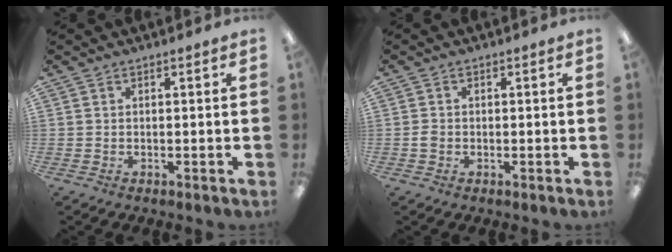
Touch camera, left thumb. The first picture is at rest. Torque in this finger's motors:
{"motor_torque": [-0.16, 0.10, 0.36, -0.08, -0.01]}